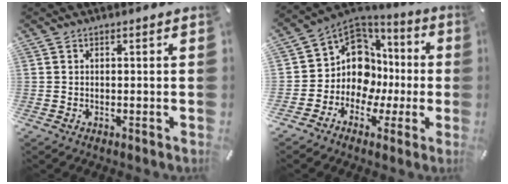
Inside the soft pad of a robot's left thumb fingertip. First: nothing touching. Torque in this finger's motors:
{"motor_torque": [0.02, 0.90, 0.10, 0.14, 0.06]}